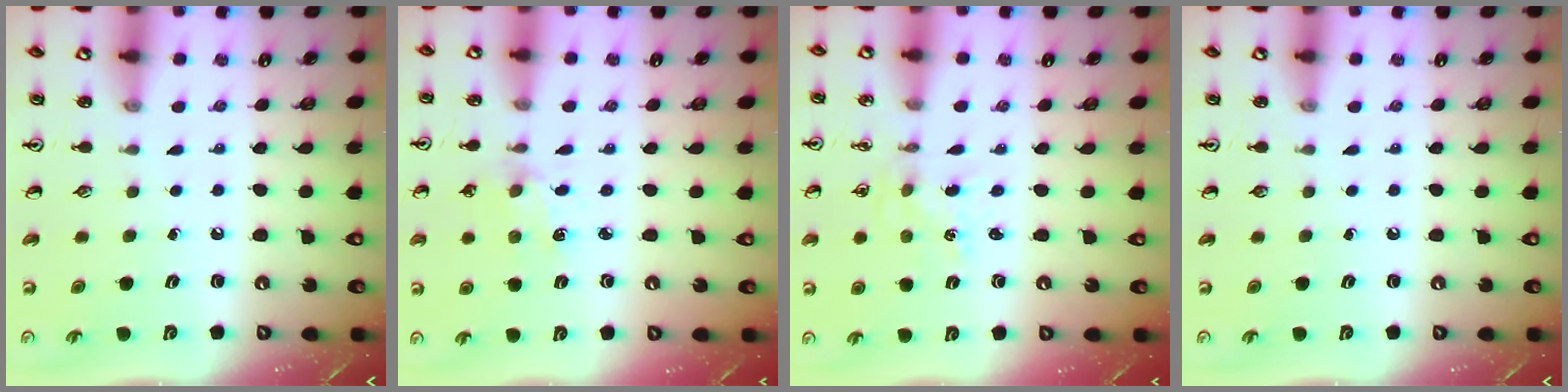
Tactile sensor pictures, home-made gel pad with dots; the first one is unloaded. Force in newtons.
{"total": 1.9, "press": 1.9, "slide": 0.3}
{"total": 0.7, "press": 0.6, "slide": 0.2}
{"total": 0.0}